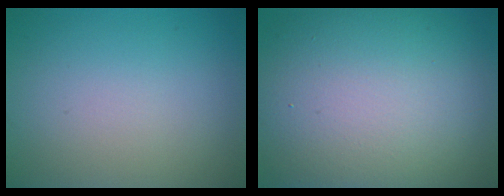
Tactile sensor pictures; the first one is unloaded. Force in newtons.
{"total": 15.2, "press": 15.2, "slide": 0.6}